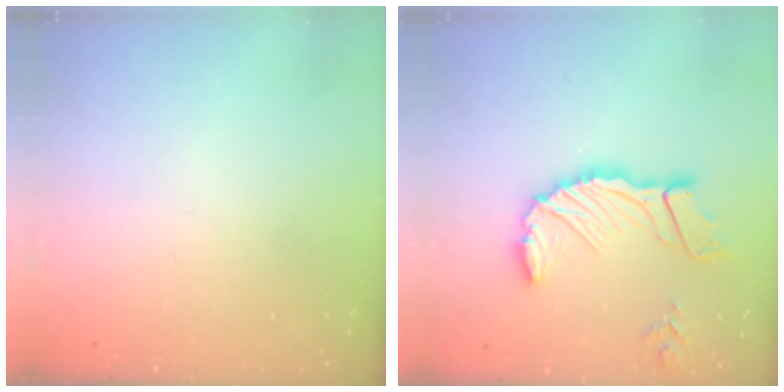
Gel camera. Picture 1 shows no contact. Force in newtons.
{"total": 14.3, "press": 14.2, "slide": 1.6}